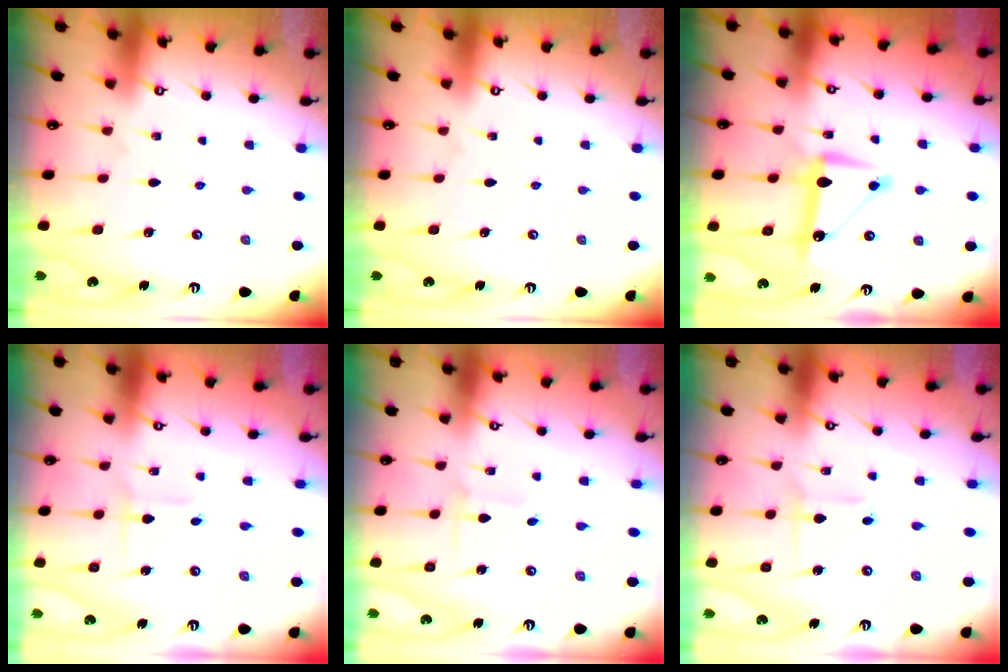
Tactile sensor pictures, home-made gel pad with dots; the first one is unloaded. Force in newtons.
{"total": 0.0}
{"total": 11.3, "press": 11.3, "slide": 0.6}
{"total": 1.8, "press": 1.8, "slide": 0.2}
{"total": 1.0, "press": 1.0, "slide": 0.1}
{"total": 2.5, "press": 2.3, "slide": 1.1}